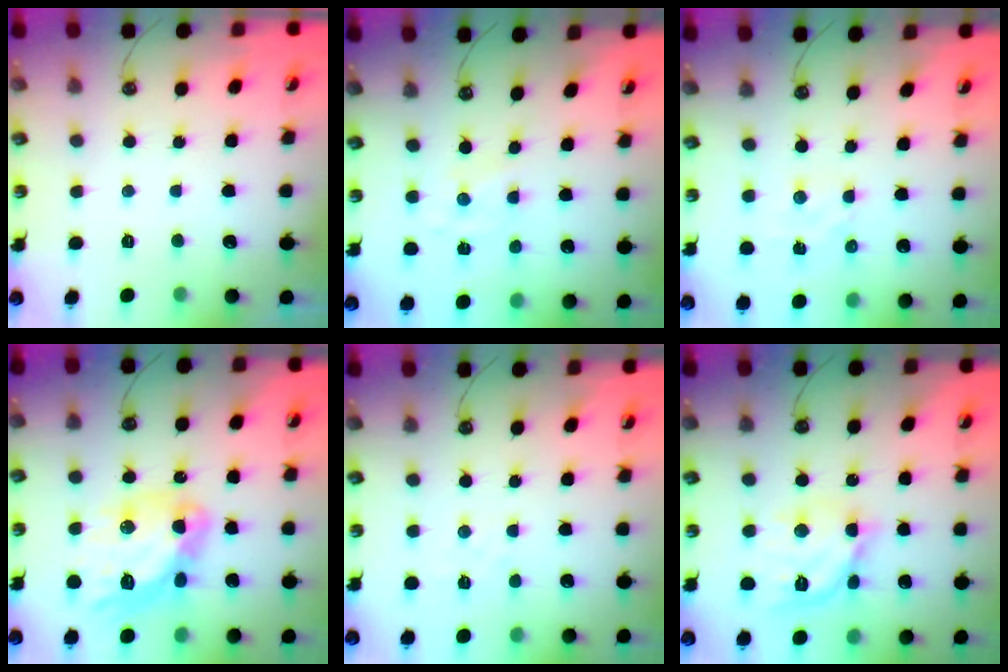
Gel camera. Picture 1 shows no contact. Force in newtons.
{"total": 0.0}
{"total": 3.3, "press": 3.3, "slide": 0.3}
{"total": 16.9, "press": 16.8, "slide": 2.0}
{"total": 2.5, "press": 2.5, "slide": 0.4}
{"total": 15.0, "press": 14.9, "slide": 1.2}